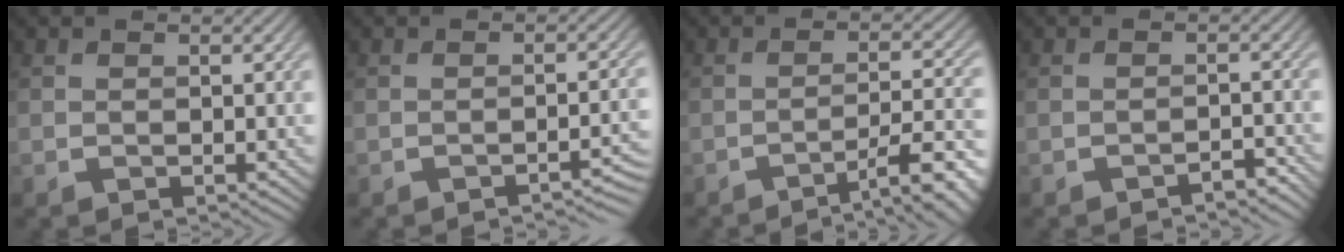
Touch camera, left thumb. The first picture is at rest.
{"total": 3.1, "force": [-2.1, 0.4, 2.2], "torque": [-0.026, 0.009, -0.036]}
{"total": 9.3, "force": [-5.8, 1.8, 7.0], "torque": [-0.115, 0.011, -0.080]}
{"total": 1.8, "force": [-1.7, 0.3, 0.6], "torque": [-0.005, 0.006, -0.024]}